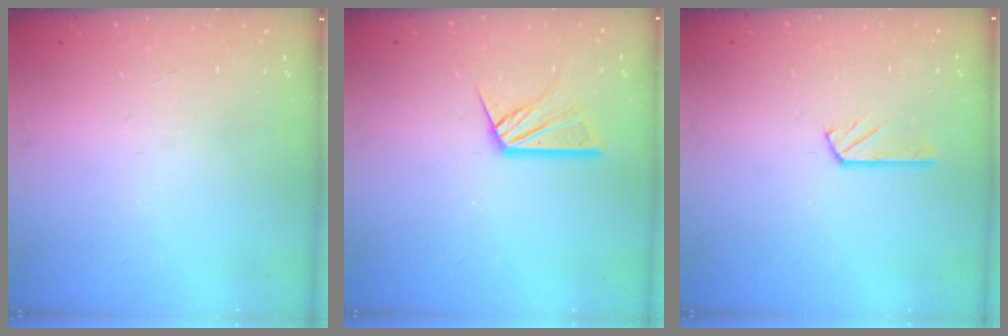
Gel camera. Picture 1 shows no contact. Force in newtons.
{"total": 10.1, "press": 10.0, "slide": 1.0}
{"total": 2.8, "press": 2.8, "slide": 0.1}